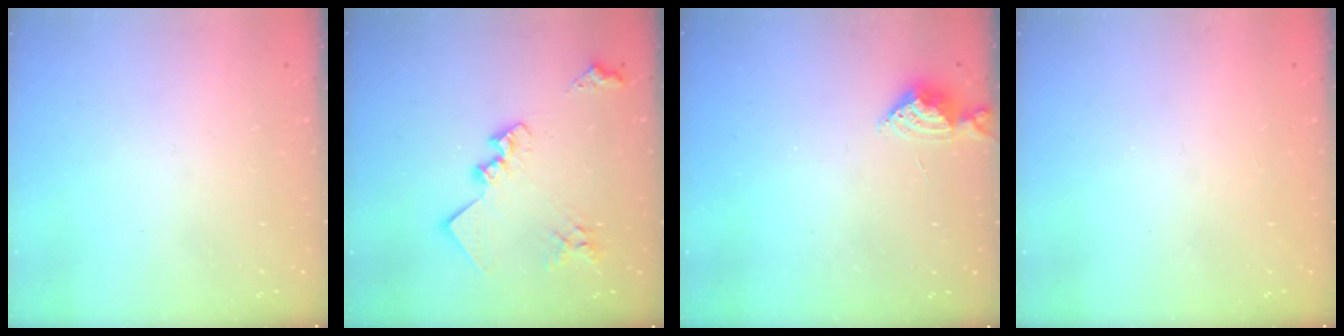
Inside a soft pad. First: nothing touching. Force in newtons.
{"total": 17.5, "press": 17.4, "slide": 1.2}
{"total": 5.1, "press": 5.1, "slide": 0.8}
{"total": 1.0, "press": 0.9, "slide": 0.1}